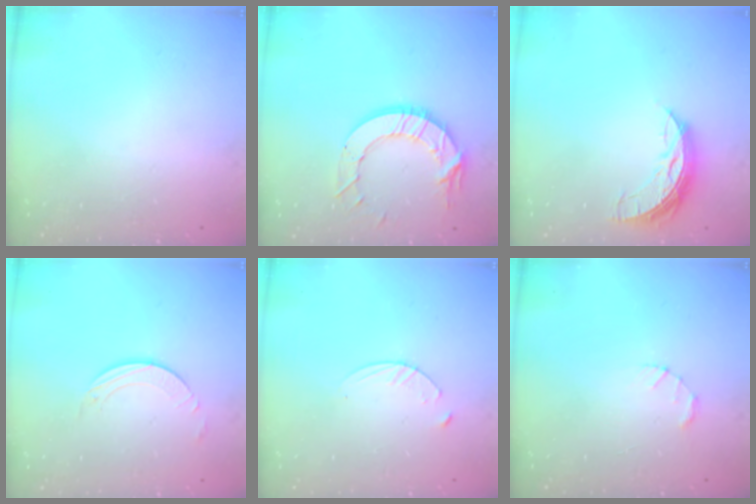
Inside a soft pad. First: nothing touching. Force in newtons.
{"total": 12.2, "press": 12.2, "slide": 0.7}
{"total": 7.7, "press": 7.6, "slide": 0.6}
{"total": 1.9, "press": 1.9, "slide": 0.1}
{"total": 3.1, "press": 3.1, "slide": 0.3}
{"total": 1.5, "press": 1.5, "slide": 0.3}